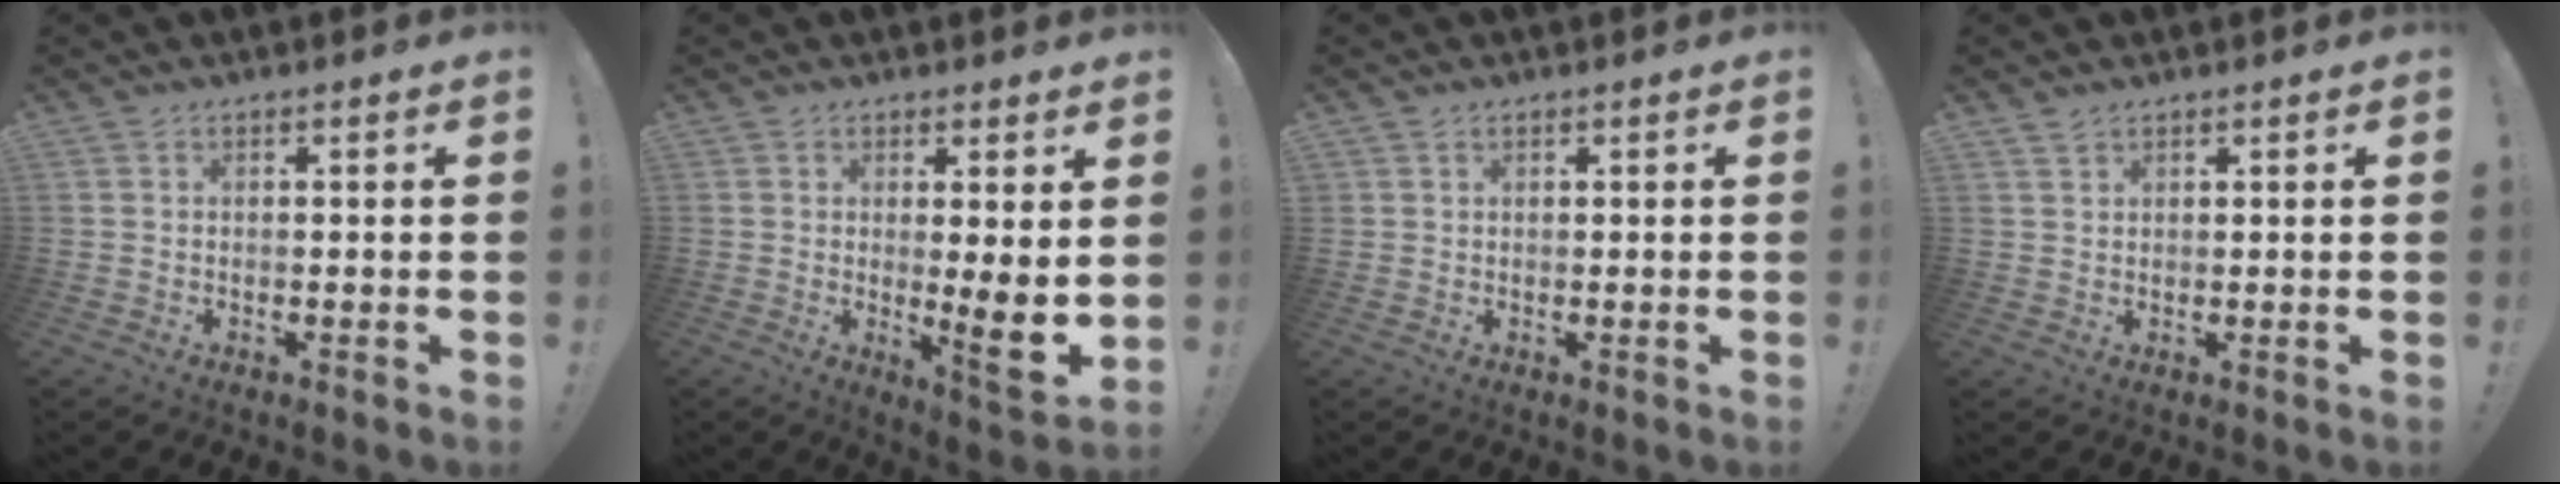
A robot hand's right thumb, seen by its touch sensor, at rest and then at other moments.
{"total": 8.9, "force": [0.4, 0.5, 8.9], "torque": [-0.104, -0.032, 0.006]}
{"total": 1.0, "force": [0.7, 0.6, 0.2], "torque": [0.004, -0.002, 0.012]}
{"total": 2.2, "force": [2.0, 0.6, 0.9], "torque": [-0.003, -0.016, 0.034]}